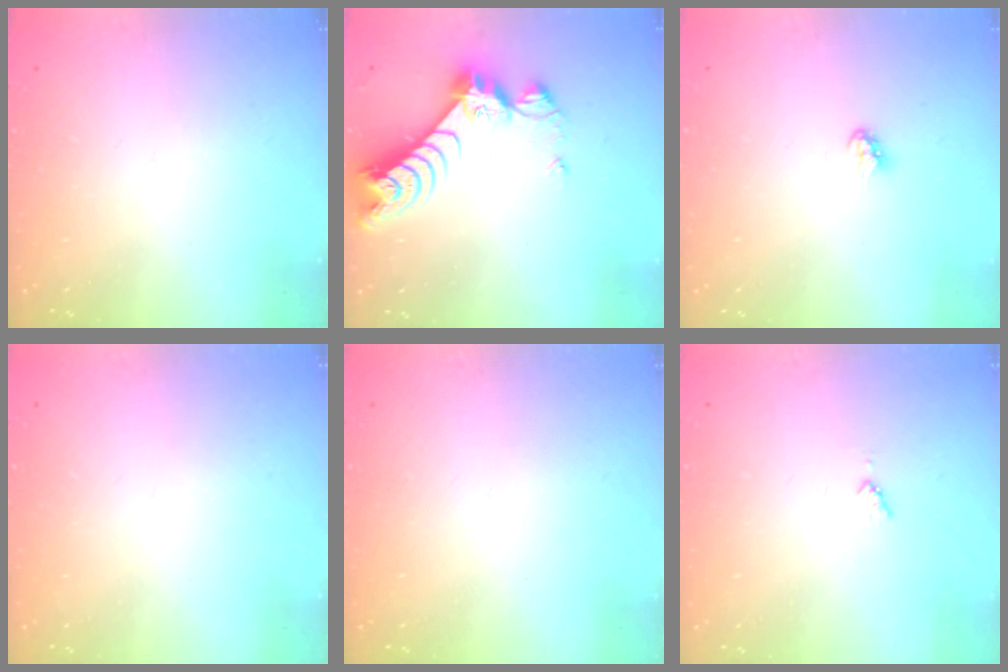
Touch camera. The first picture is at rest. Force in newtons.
{"total": 9.7, "press": 9.7, "slide": 0.8}
{"total": 2.9, "press": 2.9, "slide": 0.2}
{"total": 0.0}
{"total": 0.0}
{"total": 3.4, "press": 3.3, "slide": 0.4}